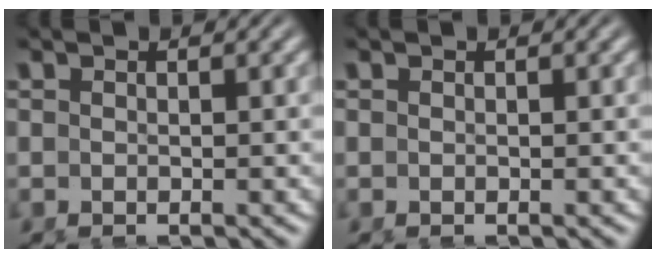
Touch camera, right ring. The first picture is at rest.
{"total": 0.0}